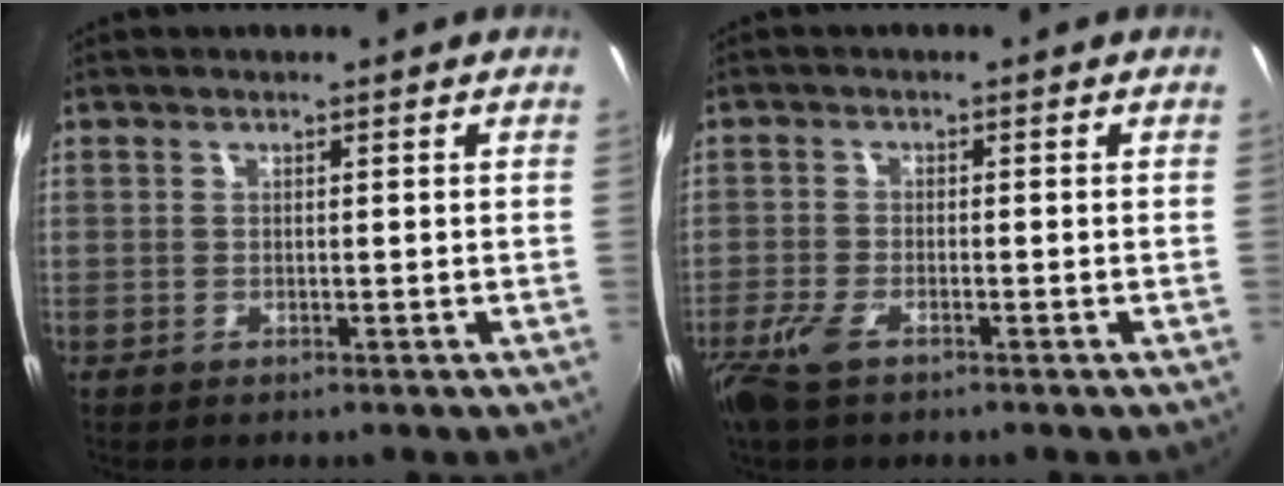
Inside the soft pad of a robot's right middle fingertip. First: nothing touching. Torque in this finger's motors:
{"motor_torque": [0.27, -0.25, 0.06, 0.02]}